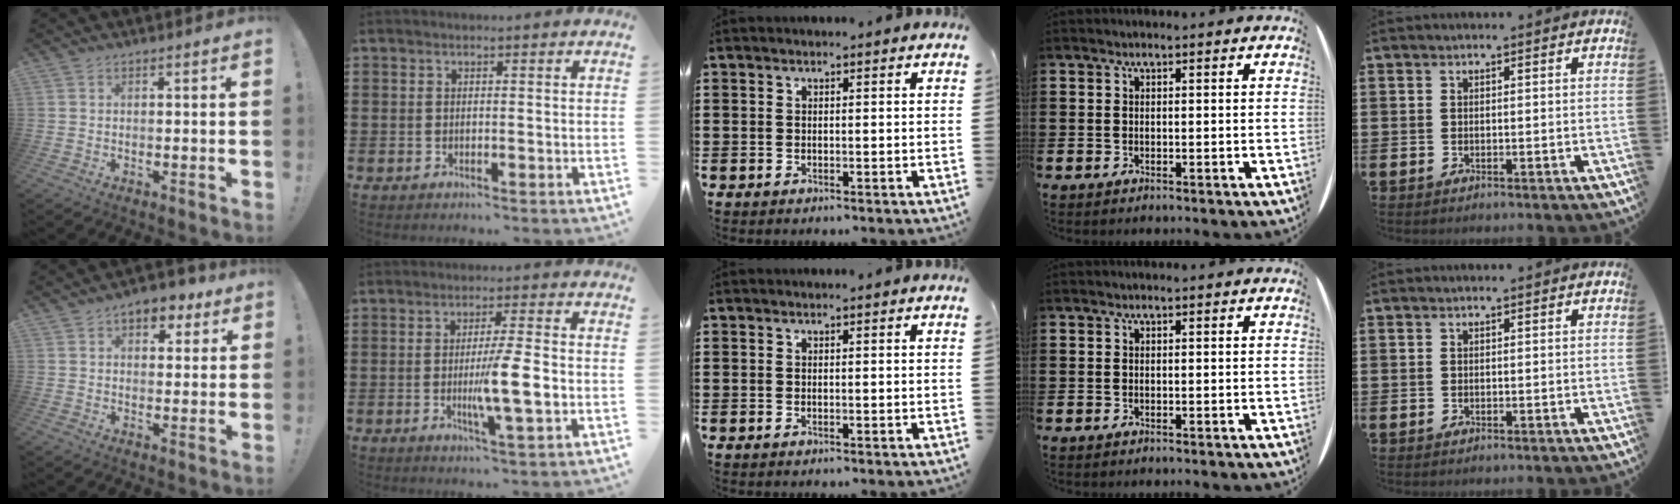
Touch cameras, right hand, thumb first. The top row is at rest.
{"thumb": {"total": 7.1, "force": [3.9, 4.5, 3.9], "torque": [-0.037, -0.017, 0.065]}, "index": {"total": 7.7, "force": [-1.3, 0.6, 7.5], "torque": [-0.140, -0.013, -0.027]}}